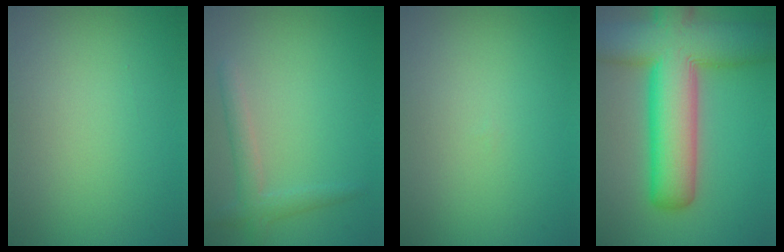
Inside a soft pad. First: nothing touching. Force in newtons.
{"total": 2.2, "press": 2.2, "slide": 0.1}
{"total": 0.0}
{"total": 13.3, "press": 13.3, "slide": 0.5}